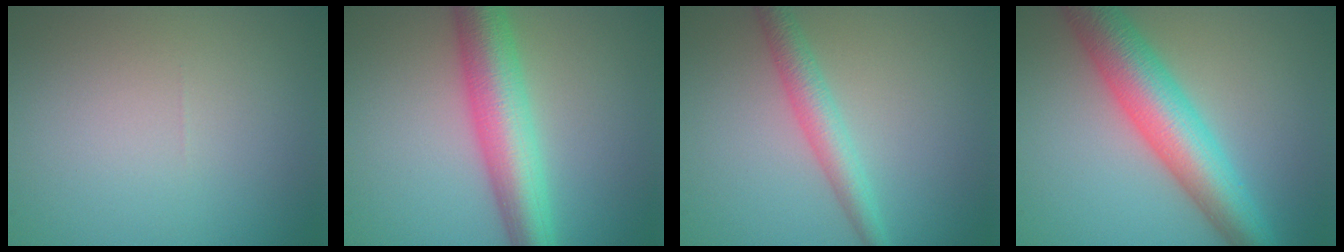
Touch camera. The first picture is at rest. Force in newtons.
{"total": 7.0, "press": 7.0, "slide": 0.1}
{"total": 2.9, "press": 2.9, "slide": 0.0}
{"total": 8.0, "press": 8.0, "slide": 0.2}